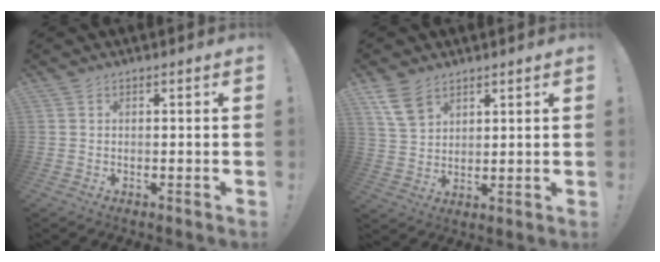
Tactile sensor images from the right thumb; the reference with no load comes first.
{"total": 8.6, "force": [5.6, 5.2, 3.9], "torque": [-0.067, -0.022, 0.113]}